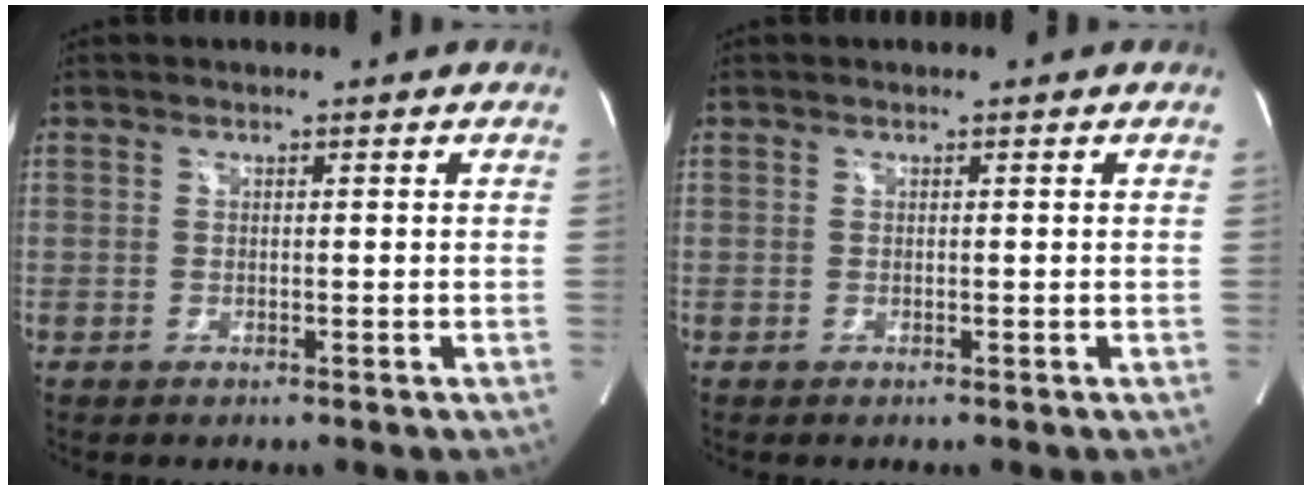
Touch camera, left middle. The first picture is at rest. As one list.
[{"total": 0.0}]